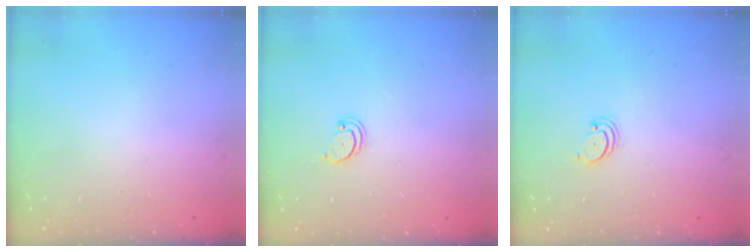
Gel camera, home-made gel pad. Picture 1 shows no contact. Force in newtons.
{"total": 2.4, "press": 2.3, "slide": 0.5}
{"total": 2.2, "press": 2.2, "slide": 0.2}